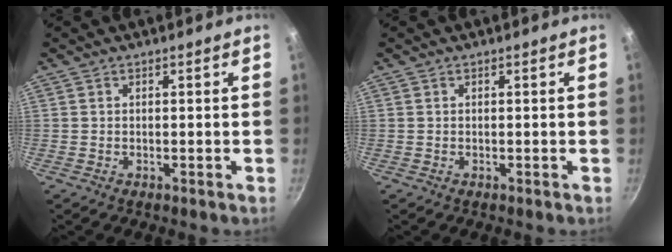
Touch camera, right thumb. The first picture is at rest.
{"total": 0.0}